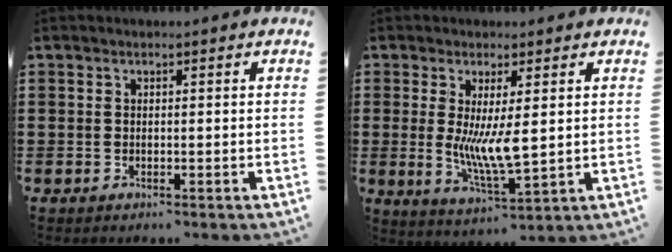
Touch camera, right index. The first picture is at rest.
{"total": 7.2, "force": [0.3, 2.0, 6.9], "torque": [-0.127, -0.016, 0.000]}